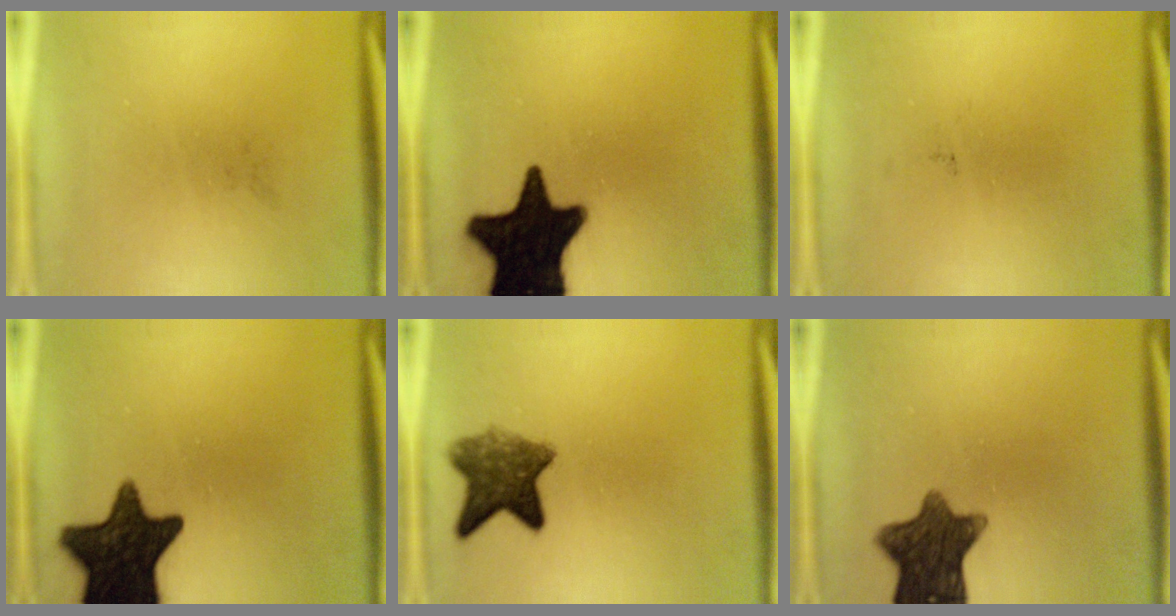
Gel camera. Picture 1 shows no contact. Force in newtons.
{"total": 19.2}
{"total": 0.0}
{"total": 15.4}
{"total": 7.3}
{"total": 10.8}